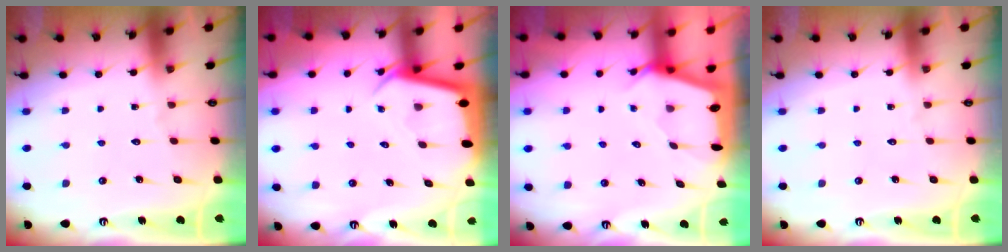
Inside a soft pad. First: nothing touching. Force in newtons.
{"total": 3.4, "press": 3.4, "slide": 0.1}
{"total": 2.3, "press": 2.3, "slide": 0.3}
{"total": 0.0}